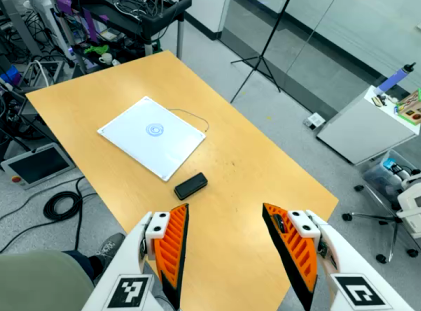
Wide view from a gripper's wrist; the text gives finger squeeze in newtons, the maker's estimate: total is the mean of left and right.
{"total": 0.0}